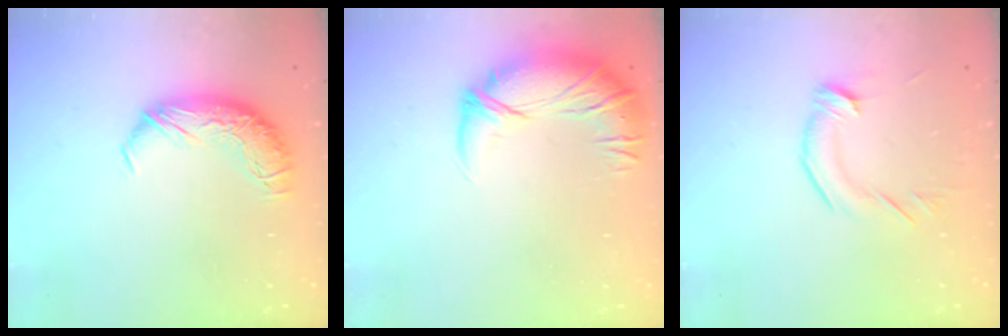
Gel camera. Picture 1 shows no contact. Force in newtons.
{"total": 2.8, "press": 1.2, "slide": 2.6}
{"total": 2.6, "press": 2.6, "slide": 0.4}